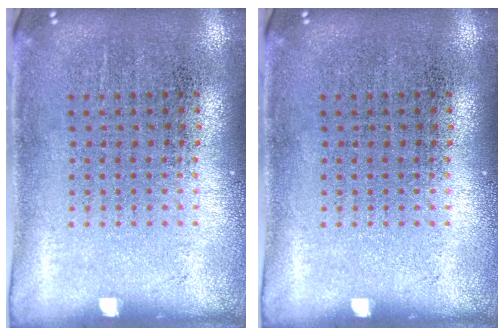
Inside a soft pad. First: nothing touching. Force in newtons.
{"total": 0.0}